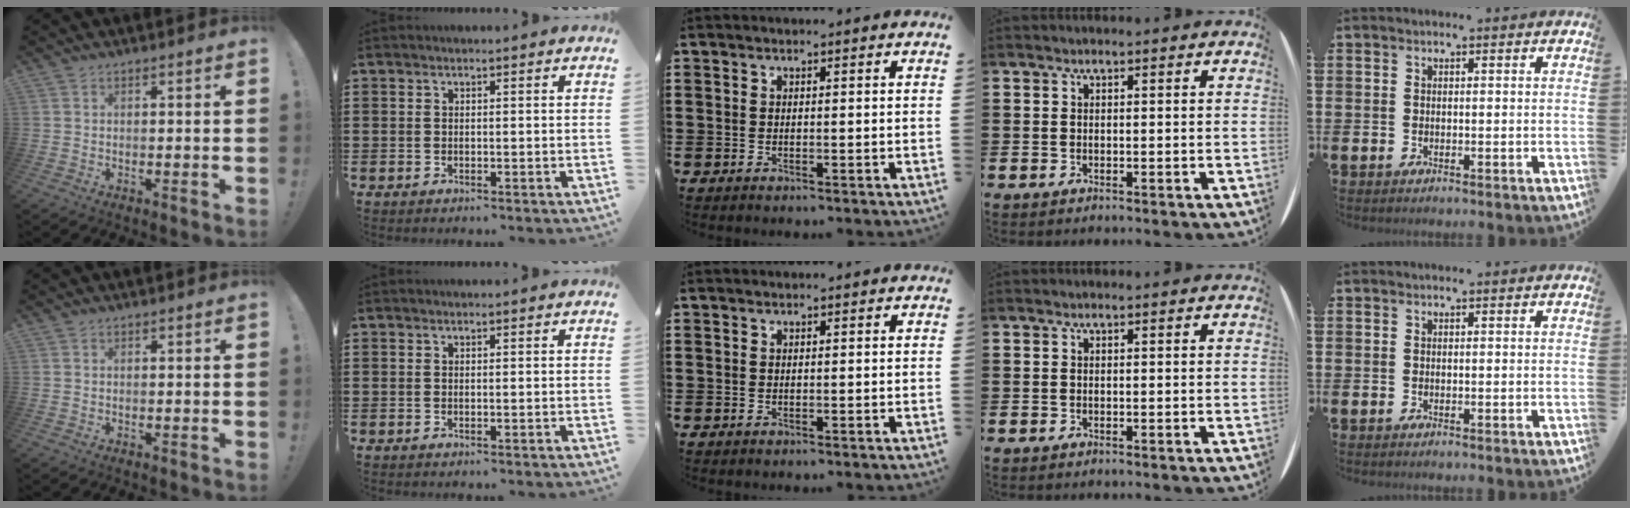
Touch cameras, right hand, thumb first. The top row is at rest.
{}